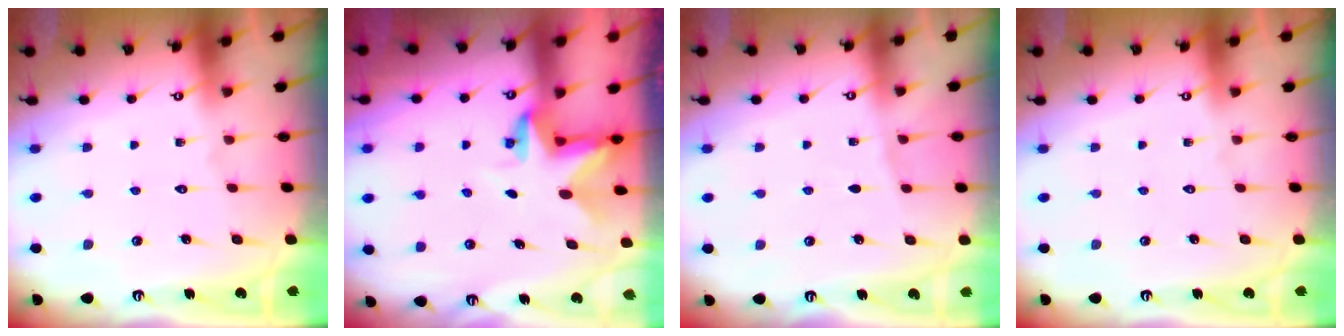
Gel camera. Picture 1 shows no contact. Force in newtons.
{"total": 3.1, "press": 3.1, "slide": 0.2}
{"total": 2.2, "press": 2.2, "slide": 0.4}
{"total": 0.0}